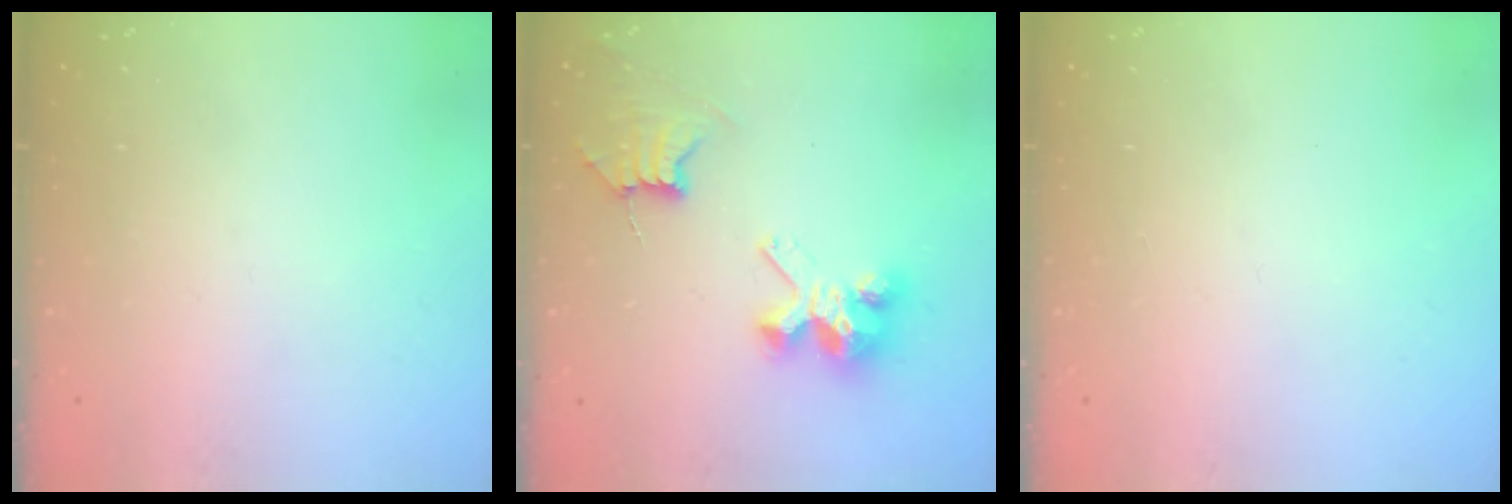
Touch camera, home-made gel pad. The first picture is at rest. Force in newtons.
{"total": 8.2, "press": 8.2, "slide": 0.7}
{"total": 0.0}